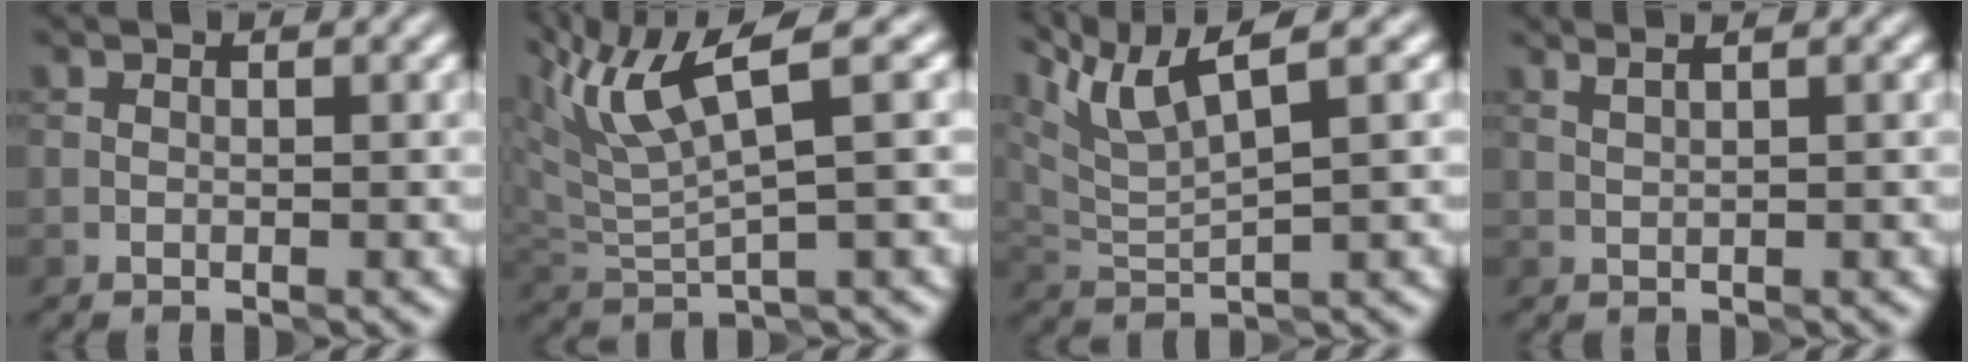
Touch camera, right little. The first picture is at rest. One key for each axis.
{"total": 6.8, "fx": 4.3, "fy": 1.0, "fz": 5.3, "tx": -0.106, "ty": 0.014, "tz": 0.086}
{"total": 5.7, "fx": 4.1, "fy": 0.7, "fz": 3.9, "tx": -0.081, "ty": 0.016, "tz": 0.086}
{"total": 2.1, "fx": 1.8, "fy": 0.5, "fz": 1.1, "tx": 0.001, "ty": 0.005, "tz": 0.011}